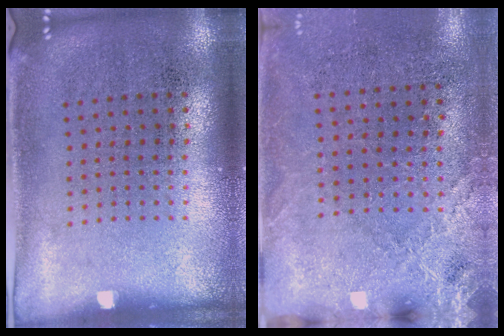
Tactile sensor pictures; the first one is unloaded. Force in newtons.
{"total": 2.6, "press": 2.4, "slide": 1.0}